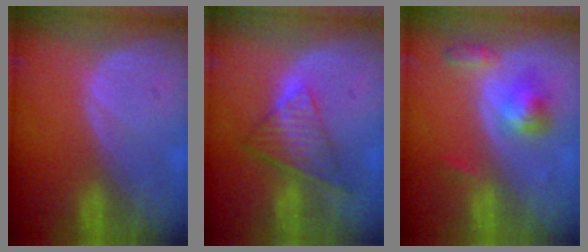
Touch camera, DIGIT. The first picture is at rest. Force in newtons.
{"total": 7.6, "press": 6.2, "slide": 4.3}
{"total": 5.2, "press": 4.9, "slide": 1.7}